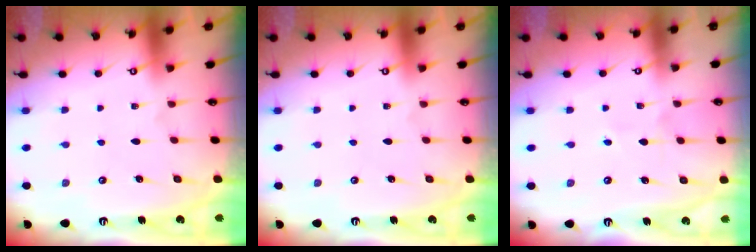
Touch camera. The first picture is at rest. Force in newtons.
{"total": 0.0}
{"total": 2.2, "press": 2.0, "slide": 0.8}